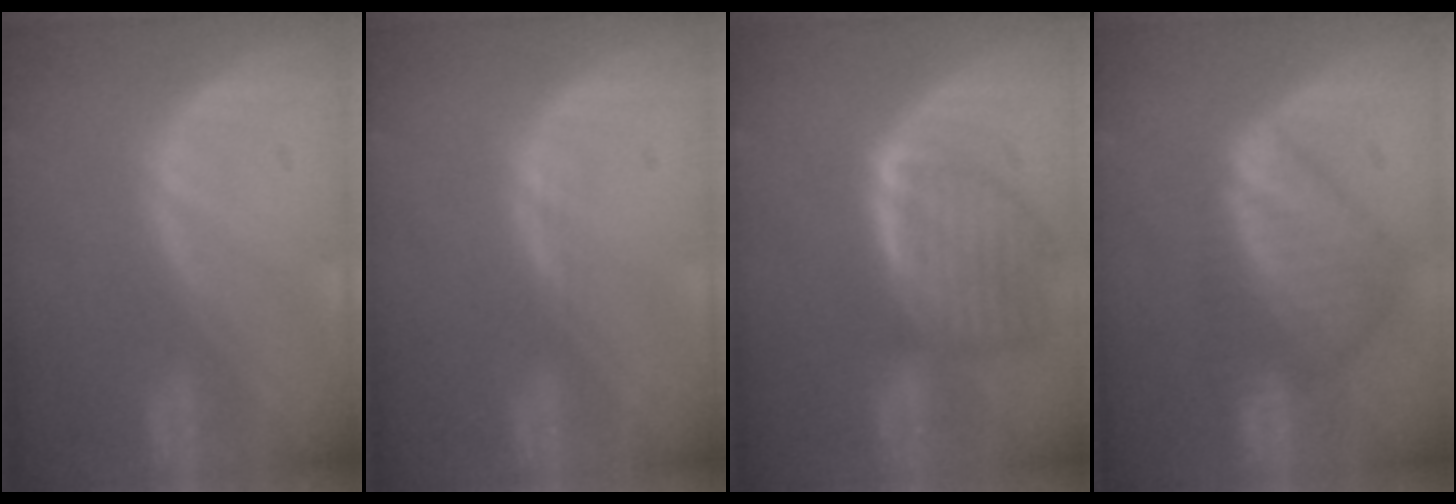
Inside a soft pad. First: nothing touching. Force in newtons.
{"total": 0.8, "press": 0.6, "slide": 0.5}
{"total": 8.1, "press": 7.4, "slide": 3.3}
{"total": 8.9, "press": 7.7, "slide": 4.6}